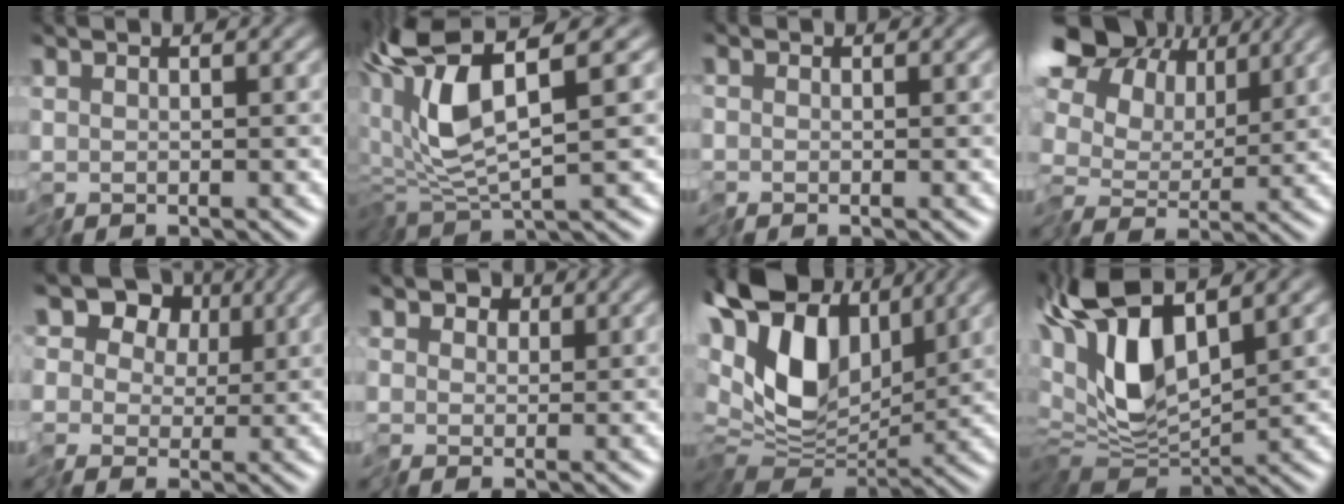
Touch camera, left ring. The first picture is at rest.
{"total": 7.8, "force": [1.0, 1.9, 7.5], "torque": [-0.157, 0.007, 0.011]}
{"total": 0.5, "force": [-0.4, 0.1, -0.3], "torque": [0.007, 0.001, -0.010]}
{"total": 12.0, "force": [2.9, 9.0, 7.3], "torque": [-0.153, 0.019, 0.041]}
{"total": 8.9, "force": [3.0, 7.3, 4.1], "torque": [-0.073, 0.038, 0.011]}
{"total": 2.0, "force": [0.2, 1.8, 0.8], "torque": [-0.015, 0.005, -0.005]}
{"total": 11.7, "force": [2.7, 6.6, 9.3], "torque": [-0.181, 0.007, 0.037]}
{"total": 11.8, "force": [3.1, 6.0, 9.6], "torque": [-0.214, -0.006, 0.054]}